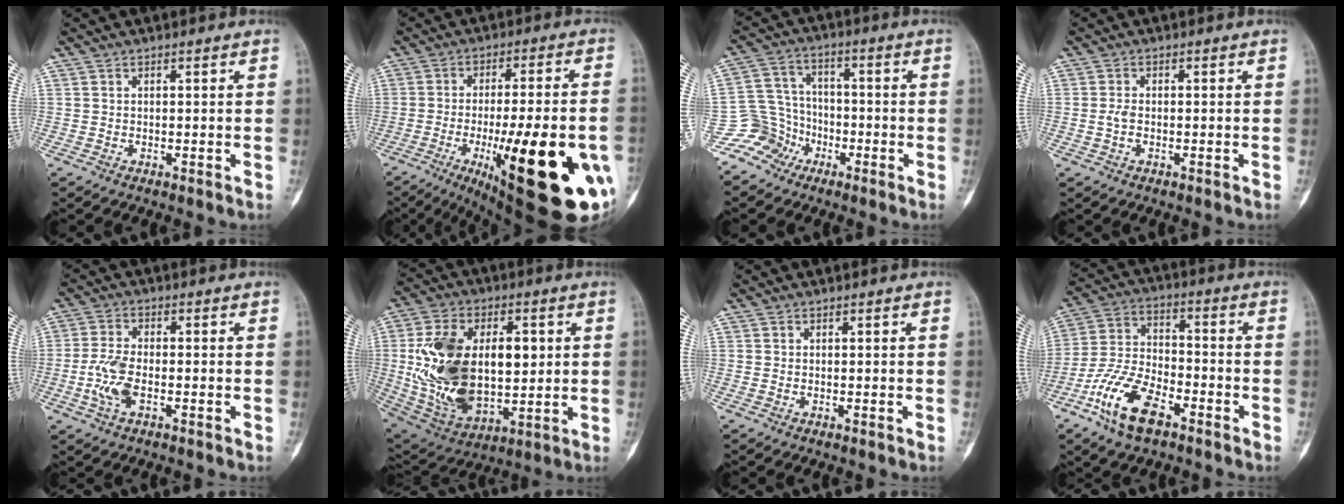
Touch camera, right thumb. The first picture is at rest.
{"total": 29.0, "force": [-9.0, 8.0, 26.3], "torque": [-0.323, -0.006, -0.109]}
{"total": 8.5, "force": [-5.3, 6.6, 0.6], "torque": [0.022, 0.057, -0.113]}
{"total": 2.1, "force": [-0.4, 1.2, 1.6], "torque": [-0.038, 0.006, -0.010]}
{"total": 6.7, "force": [-1.9, 3.3, 5.6], "torque": [-0.126, 0.012, -0.037]}
{"total": 25.0, "force": [2.1, 15.0, 19.9], "torque": [-0.348, -0.008, 0.055]}
{"total": 0.0}
{"total": 13.7, "force": [-7.5, 6.5, 9.5], "torque": [-0.186, 0.035, -0.147]}